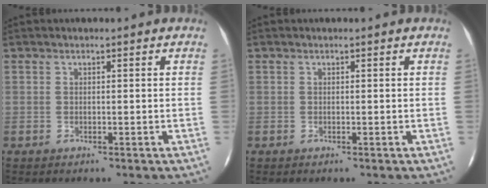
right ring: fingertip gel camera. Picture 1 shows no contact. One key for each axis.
{"total": 0.0}